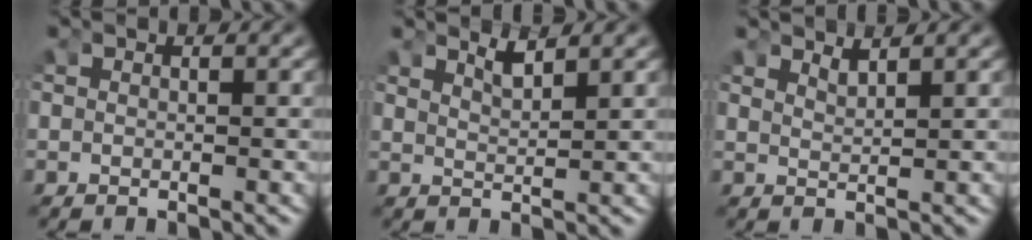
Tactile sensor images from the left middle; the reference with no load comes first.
{"total": 1.8, "force": [1.5, -0.6, 0.8], "torque": [-0.018, -0.009, 0.033]}
{"total": 1.8, "force": [1.7, -0.5, 0.4], "torque": [-0.006, -0.009, 0.034]}